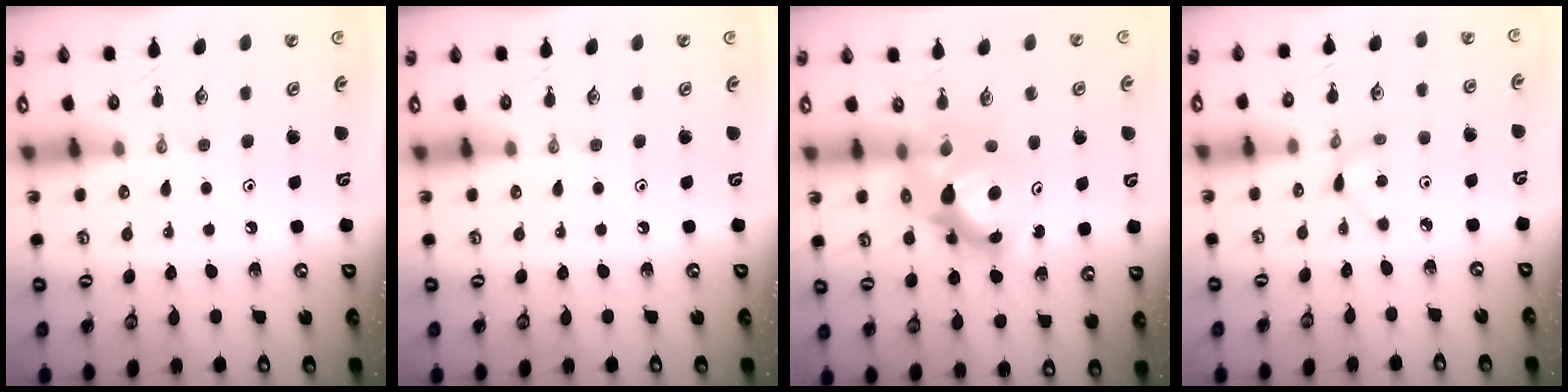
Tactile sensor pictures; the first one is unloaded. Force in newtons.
{"total": 0.0}
{"total": 10.5, "press": 10.4, "slide": 0.8}
{"total": 1.9, "press": 1.9, "slide": 0.2}